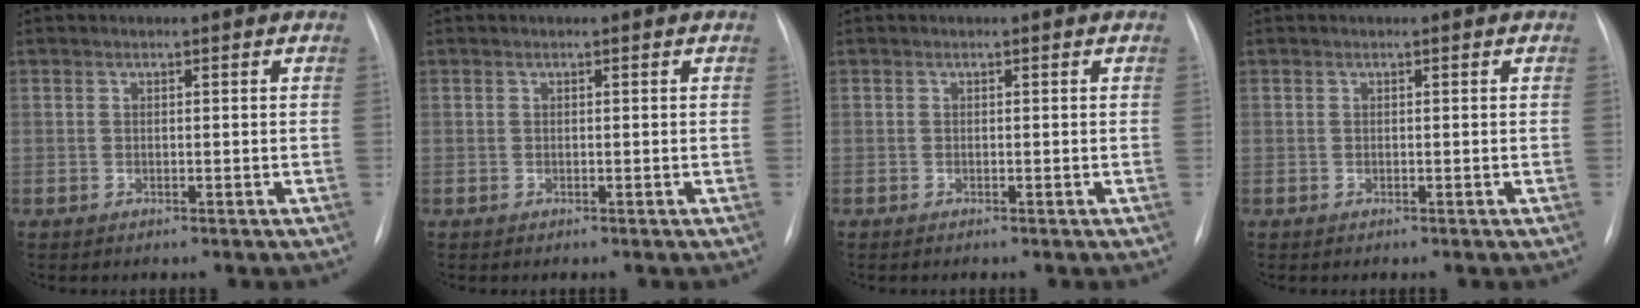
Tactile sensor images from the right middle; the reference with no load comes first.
{"total": 0.0}
{"total": 0.0}
{"total": 0.0}